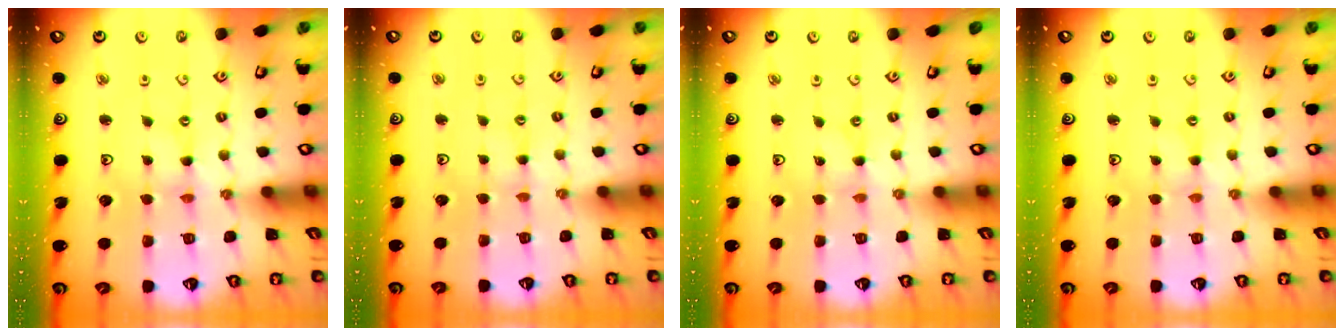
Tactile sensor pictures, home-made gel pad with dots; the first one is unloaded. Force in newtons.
{"total": 1.5, "press": 1.4, "slide": 0.3}
{"total": 0.0}
{"total": 0.0}